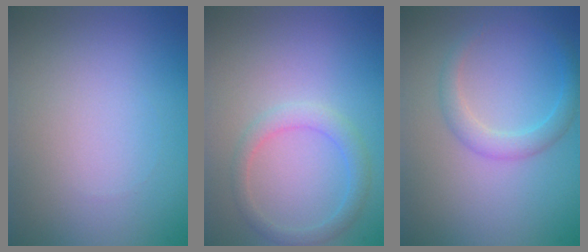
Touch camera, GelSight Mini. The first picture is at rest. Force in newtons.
{"total": 2.1, "press": 2.1, "slide": 0.2}
{"total": 2.2, "press": 2.2, "slide": 0.1}